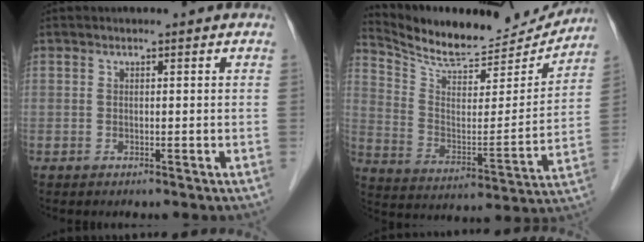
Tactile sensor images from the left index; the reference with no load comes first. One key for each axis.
{"total": 17.7, "fx": 16.8, "fy": 3.7, "fz": 4.1, "tx": -0.076, "ty": -0.031, "tz": 0.257}